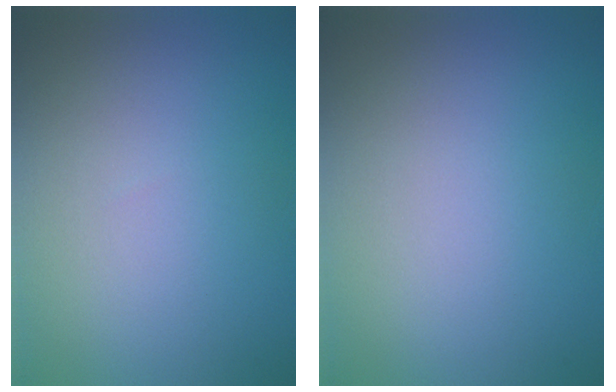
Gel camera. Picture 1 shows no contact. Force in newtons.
{"total": 0.0}